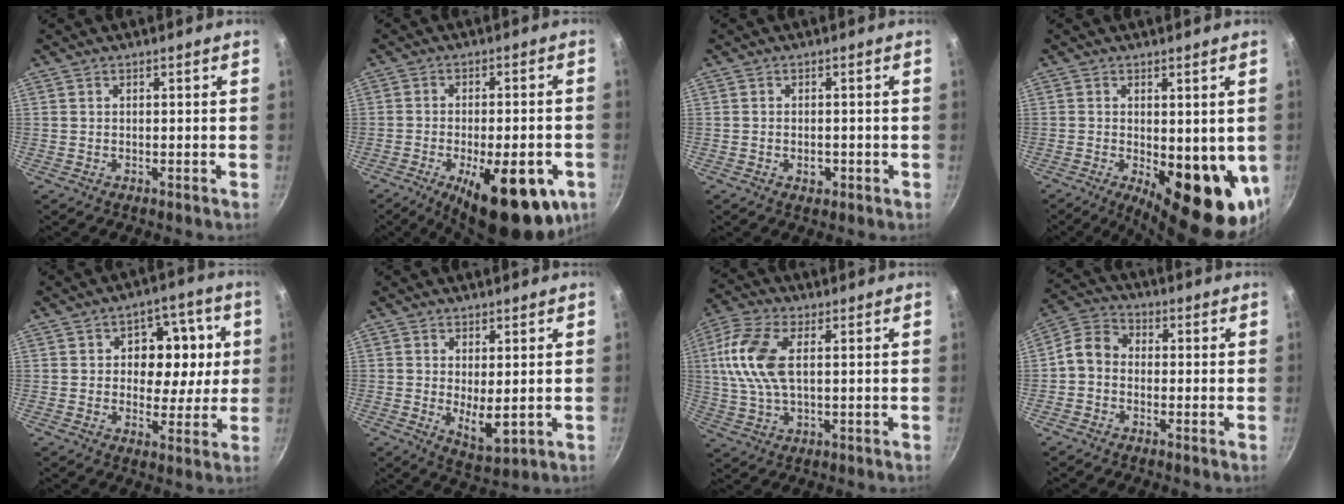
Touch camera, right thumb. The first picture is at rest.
{"total": 18.4, "force": [-7.7, 7.0, 15.2], "torque": [-0.181, 0.012, -0.101]}
{"total": 2.3, "force": [-0.8, 1.5, 1.5], "torque": [-0.017, 0.006, -0.010]}
{"total": 16.1, "force": [-2.4, 6.7, 14.4], "torque": [-0.160, -0.031, -0.019]}
{"total": 10.8, "force": [1.5, 8.3, 6.7], "torque": [-0.047, 0.003, 0.014]}
{"total": 6.2, "force": [0.2, 2.7, 5.6], "torque": [-0.083, -0.023, 0.015]}
{"total": 11.8, "force": [2.1, 6.0, 9.9], "torque": [-0.206, 0.013, 0.032]}
{"total": 5.8, "force": [-1.2, 4.6, 3.3], "torque": [-0.052, 0.026, -0.043]}